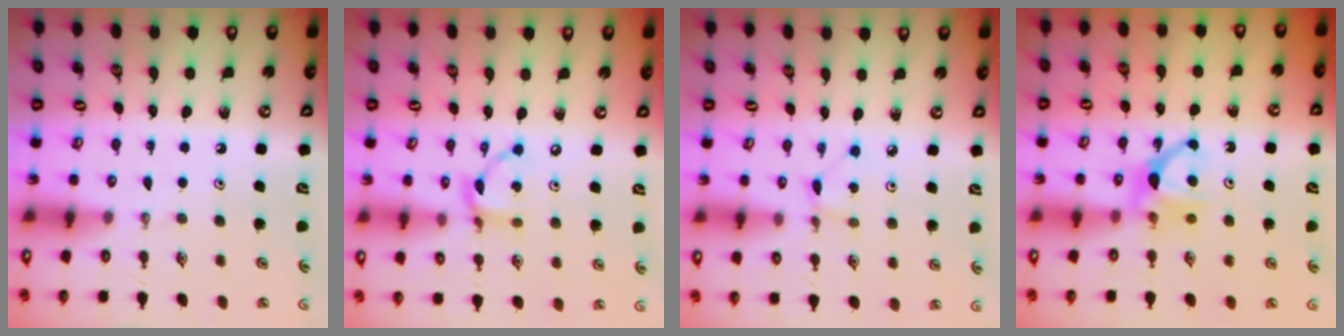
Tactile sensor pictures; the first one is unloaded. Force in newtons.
{"total": 9.4, "press": 9.3, "slide": 0.6}
{"total": 1.3, "press": 1.3, "slide": 0.1}
{"total": 5.5, "press": 5.5, "slide": 0.8}